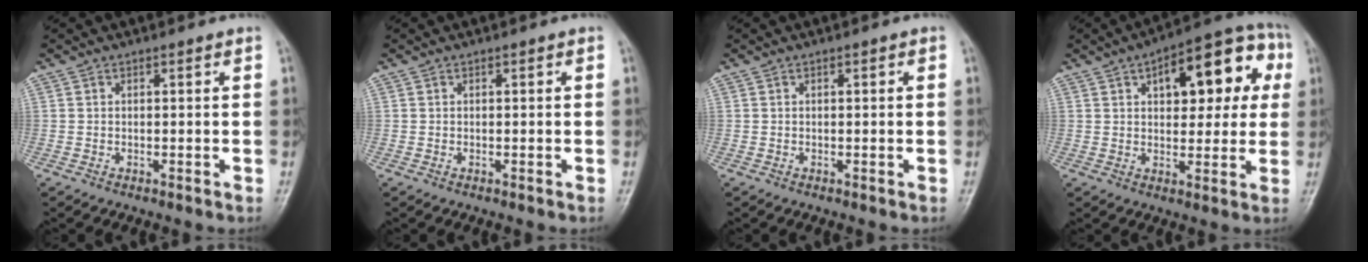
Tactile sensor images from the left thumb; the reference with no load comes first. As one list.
[{"total": 0.0}, {"total": 0.6, "force": [0.1, 0.2, 0.6], "torque": [-0.009, 0.001, 0.002]}, {"total": 16.5, "force": [5.2, 8.0, 13.4], "torque": [-0.127, 0.026, 0.064]}]